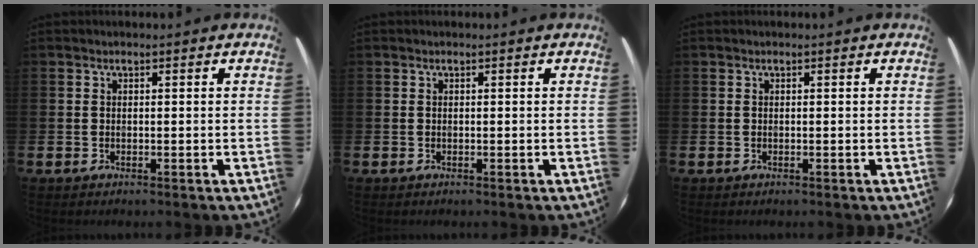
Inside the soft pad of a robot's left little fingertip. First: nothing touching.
{"total": 0.0}
{"total": 0.0}